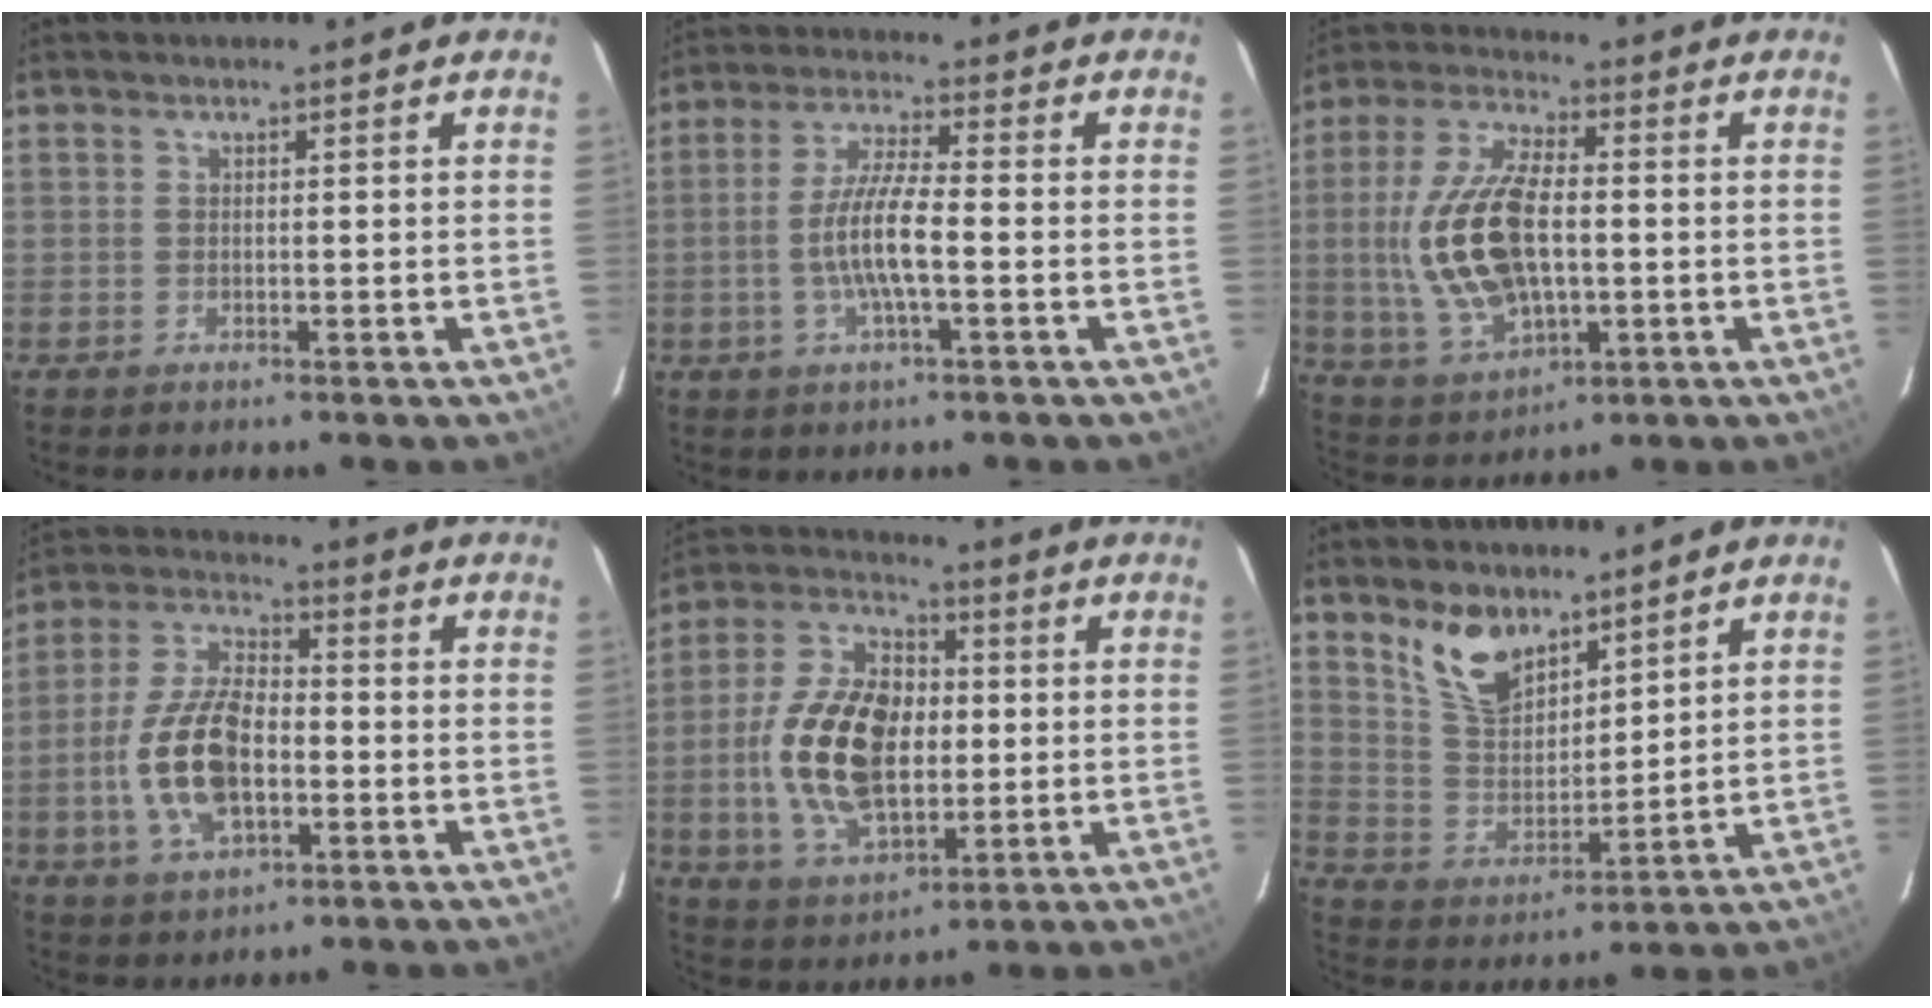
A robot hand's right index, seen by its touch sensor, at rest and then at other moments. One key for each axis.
{"total": 8.5, "fx": -2.1, "fy": 1.3, "fz": 8.1, "tx": -0.161, "ty": 0.000, "tz": -0.040}
{"total": 17.0, "fx": -0.7, "fy": 8.7, "fz": 14.5, "tx": -0.310, "ty": 0.003, "tz": 0.000}
{"total": 14.2, "fx": -3.1, "fy": 7.2, "fz": 11.9, "tx": -0.250, "ty": 0.008, "tz": -0.055}
{"total": 18.1, "fx": -0.9, "fy": 10.8, "fz": 14.5, "tx": -0.292, "ty": 0.014, "tz": -0.009}
{"total": 10.4, "fx": 7.4, "fy": 5.1, "fz": 5.3, "tx": -0.102, "ty": 0.006, "tz": 0.151}